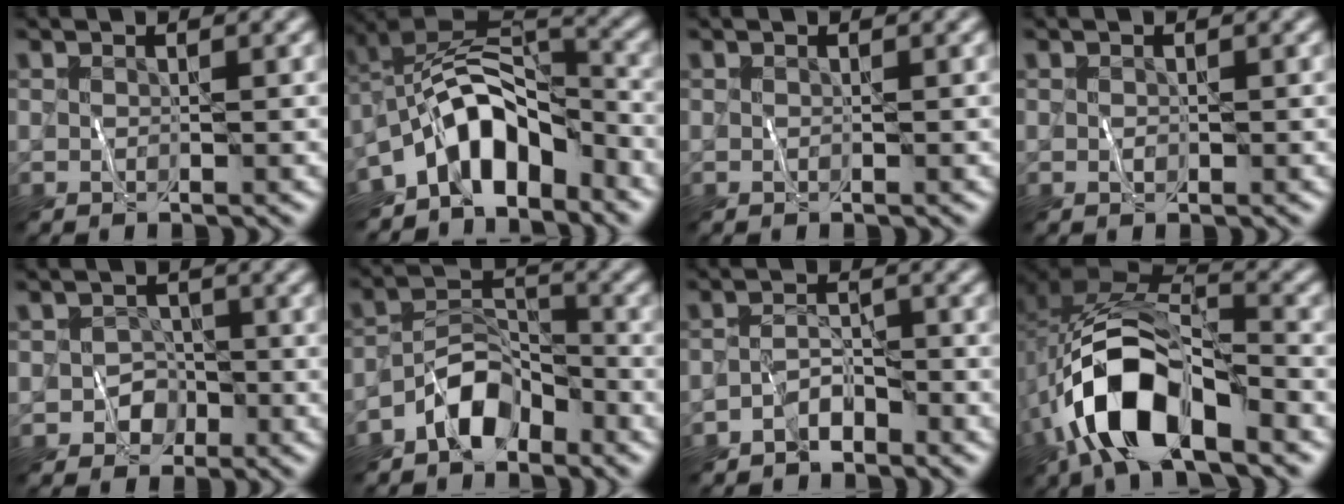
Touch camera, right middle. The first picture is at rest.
{"total": 8.9, "force": [-5.4, 4.5, 5.4], "torque": [-0.067, 0.015, -0.106]}
{"total": 0.0}
{"total": 0.0}
{"total": 2.2, "force": [-1.1, 1.7, 0.7], "torque": [-0.001, 0.008, -0.019]}
{"total": 4.7, "force": [-3.3, 2.4, 2.4], "torque": [-0.032, 0.016, -0.069]}
{"total": 2.4, "force": [-2.0, 1.0, 0.9], "torque": [-0.014, 0.015, -0.040]}
{"total": 12.1, "force": [-4.7, 6.0, 9.4], "torque": [-0.195, 0.004, -0.083]}